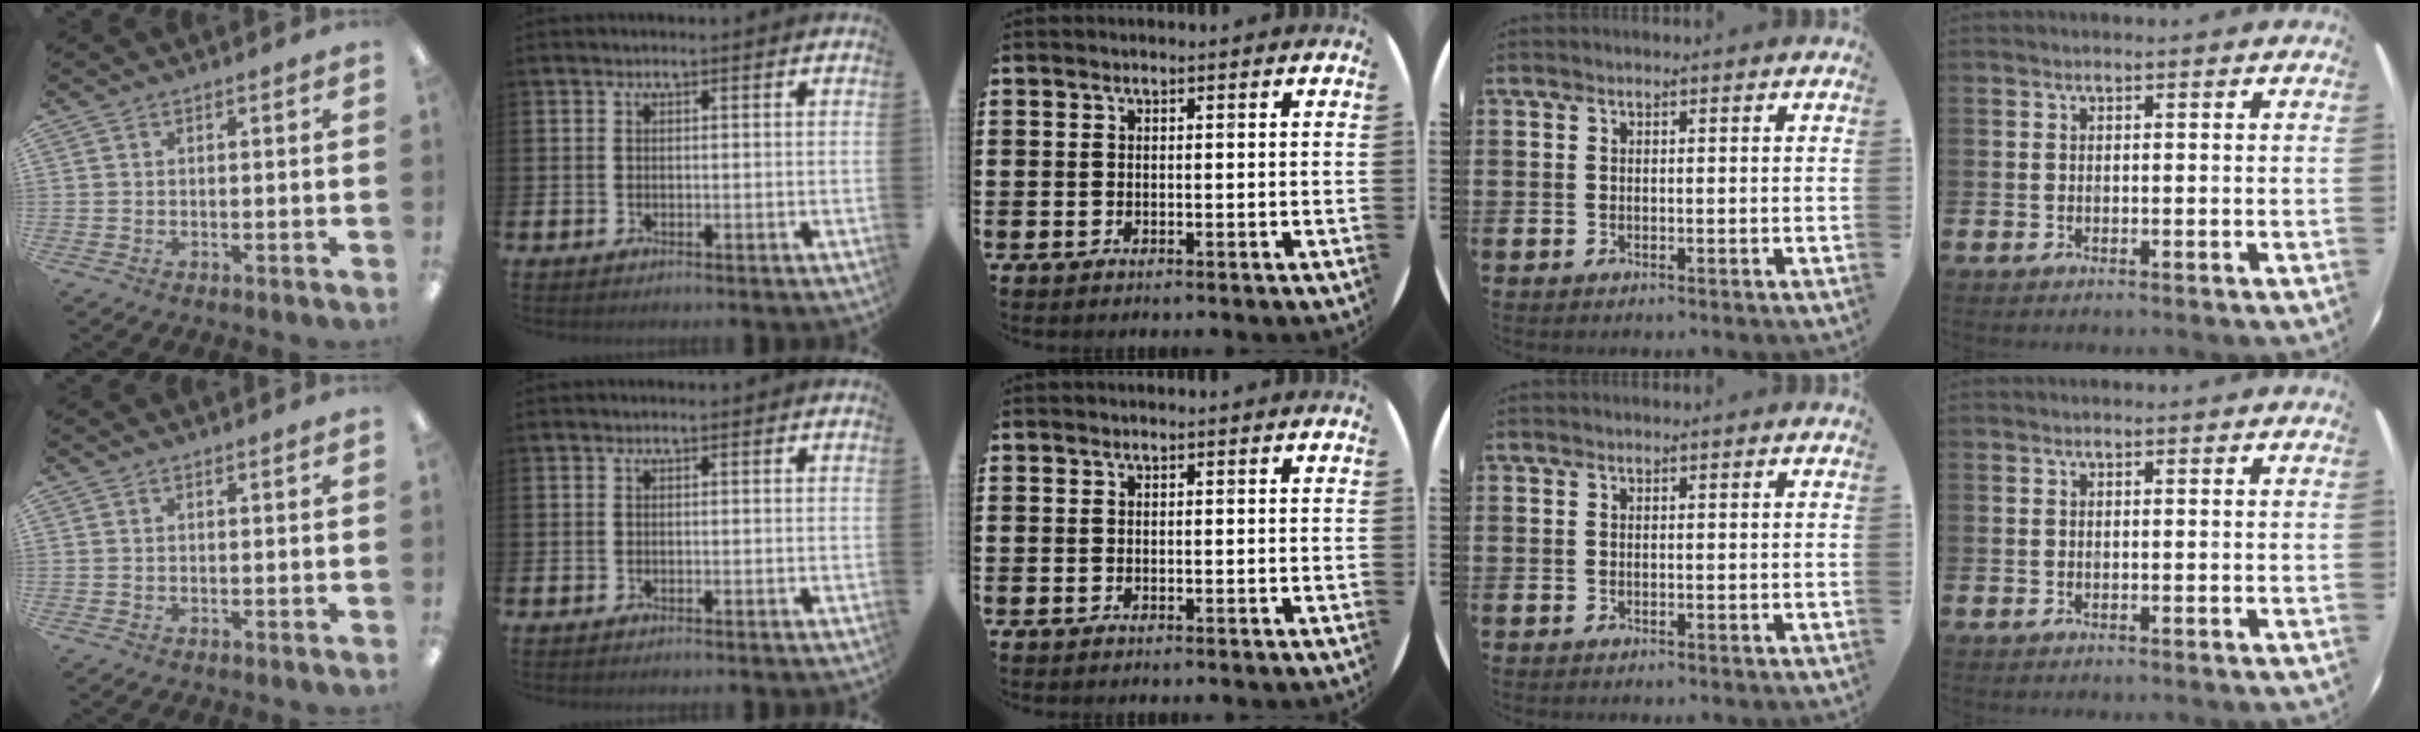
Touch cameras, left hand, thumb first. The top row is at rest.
{}